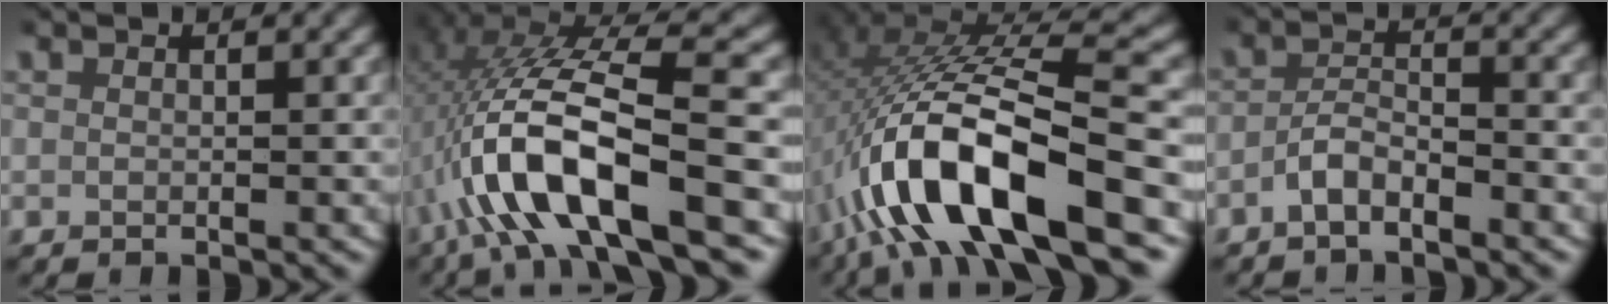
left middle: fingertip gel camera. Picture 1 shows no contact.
{"total": 10.1, "force": [-1.1, 3.6, 9.3], "torque": [-0.195, 0.001, -0.014]}
{"total": 11.8, "force": [-2.9, 4.7, 10.5], "torque": [-0.211, -0.008, -0.039]}
{"total": 2.9, "force": [-2.4, 1.2, 1.2], "torque": [-0.020, 0.005, -0.053]}